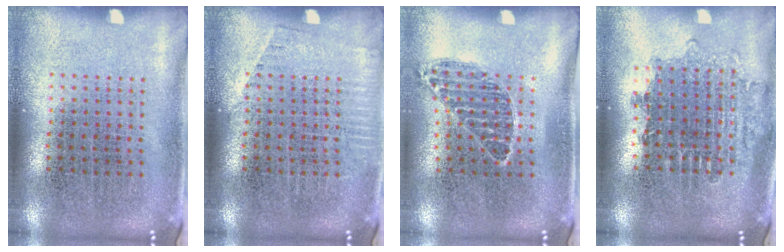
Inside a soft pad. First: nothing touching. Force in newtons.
{"total": 0.9, "press": 0.8, "slide": 0.2}
{"total": 0.9, "press": 0.7, "slide": 0.5}
{"total": 1.7, "press": 1.4, "slide": 1.0}